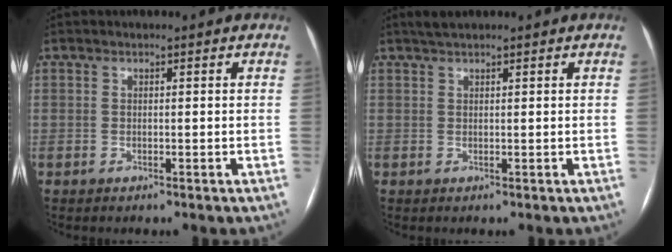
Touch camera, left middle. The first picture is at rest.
{"total": 1.6, "force": [1.4, 0.1, 0.8], "torque": [-0.017, 0.012, 0.028]}